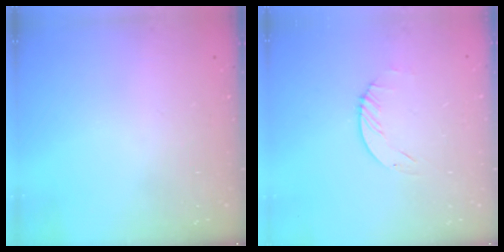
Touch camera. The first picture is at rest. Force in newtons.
{"total": 1.2, "press": 1.2, "slide": 0.2}